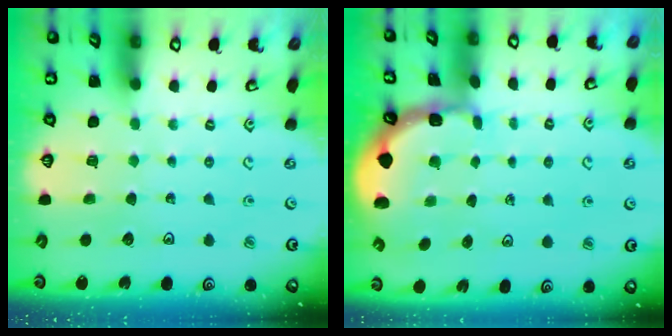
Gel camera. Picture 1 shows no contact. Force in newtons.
{"total": 1.0, "press": 1.0, "slide": 0.2}